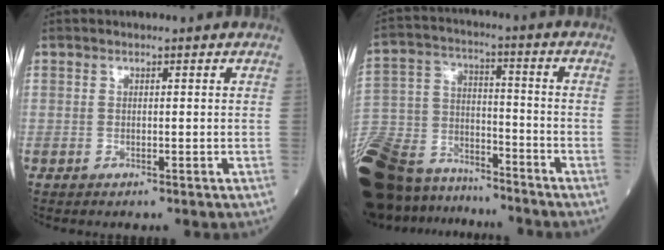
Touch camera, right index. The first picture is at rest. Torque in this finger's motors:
{"motor_torque": [1.10, -1.04, 1.05, 0.21]}